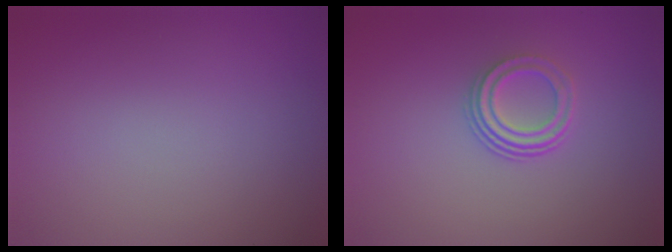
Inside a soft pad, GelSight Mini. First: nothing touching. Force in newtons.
{"total": 3.0, "press": 2.2, "slide": 2.1}